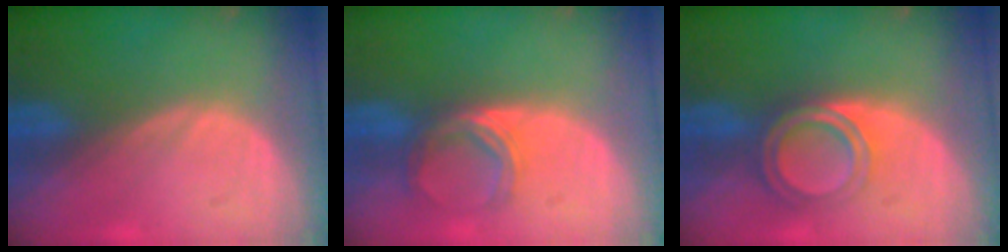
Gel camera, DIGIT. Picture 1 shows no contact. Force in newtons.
{"total": 5.1, "press": 4.5, "slide": 2.3}
{"total": 6.0, "press": 5.2, "slide": 3.0}